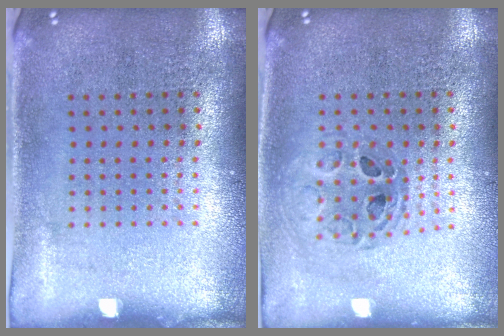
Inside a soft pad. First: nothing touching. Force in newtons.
{"total": 0.8, "press": 0.7, "slide": 0.2}